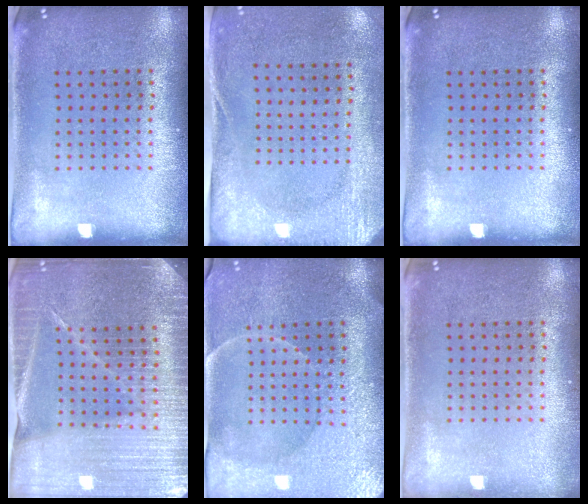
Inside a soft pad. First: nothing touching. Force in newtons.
{"total": 2.7, "press": 2.1, "slide": 1.7}
{"total": 0.0}
{"total": 4.7, "press": 4.4, "slide": 1.8}
{"total": 3.7, "press": 3.4, "slide": 1.4}
{"total": 0.6, "press": 0.6, "slide": 0.1}